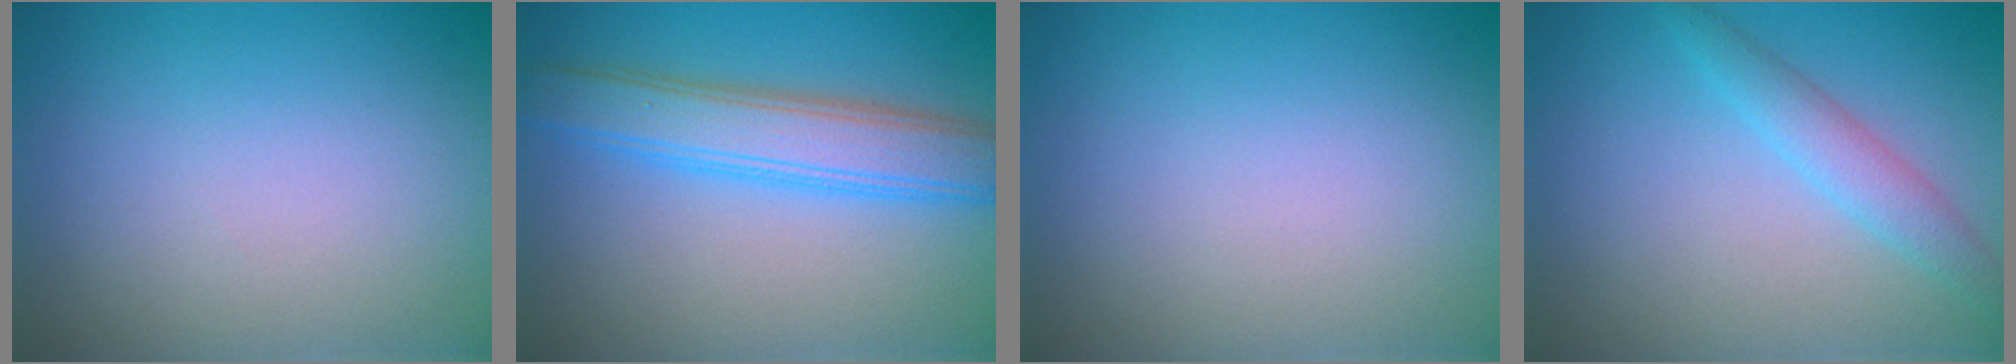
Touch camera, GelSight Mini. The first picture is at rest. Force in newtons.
{"total": 5.4, "press": 5.4, "slide": 0.1}
{"total": 0.0}
{"total": 2.6, "press": 2.6, "slide": 0.1}